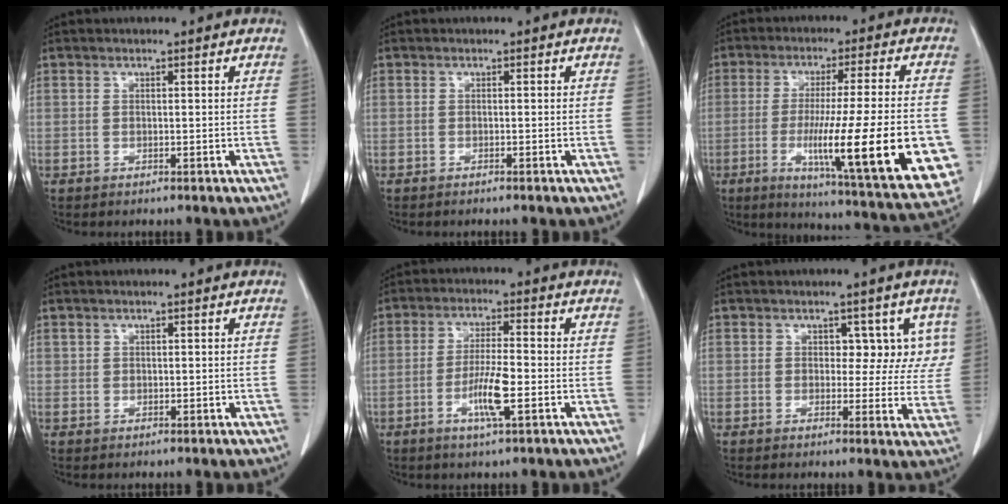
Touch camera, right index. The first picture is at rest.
{"total": 0.7, "force": [-0.6, 0.0, 0.4], "torque": [-0.009, -0.001, -0.009]}
{"total": 23.0, "force": [-5.3, 1.4, 22.3], "torque": [-0.269, -0.032, -0.071]}
{"total": 0.7, "force": [0.4, 0.5, 0.1], "torque": [0.006, -0.003, 0.006]}
{"total": 6.4, "force": [-2.1, 0.5, 6.0], "torque": [-0.116, -0.007, -0.040]}
{"total": 5.4, "force": [1.8, 3.6, 3.5], "torque": [-0.014, 0.014, 0.018]}